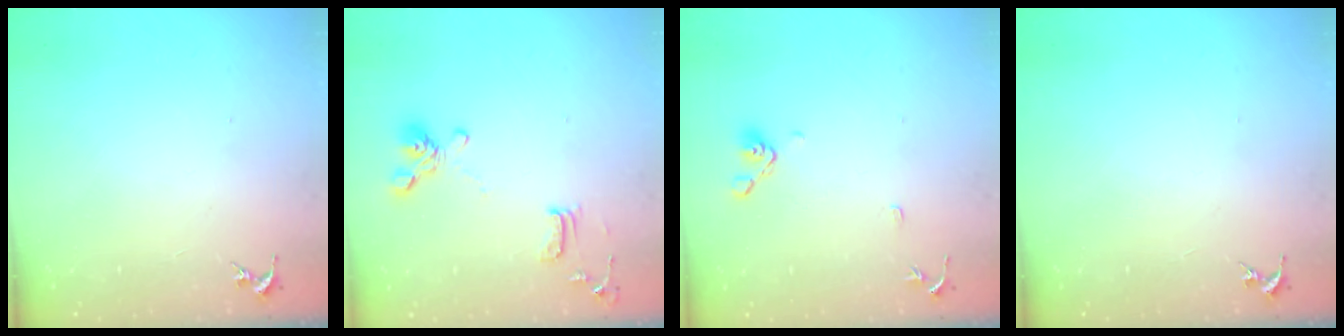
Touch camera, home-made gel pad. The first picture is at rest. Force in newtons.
{"total": 12.3, "press": 12.2, "slide": 1.8}
{"total": 8.9, "press": 8.7, "slide": 1.9}
{"total": 0.0}